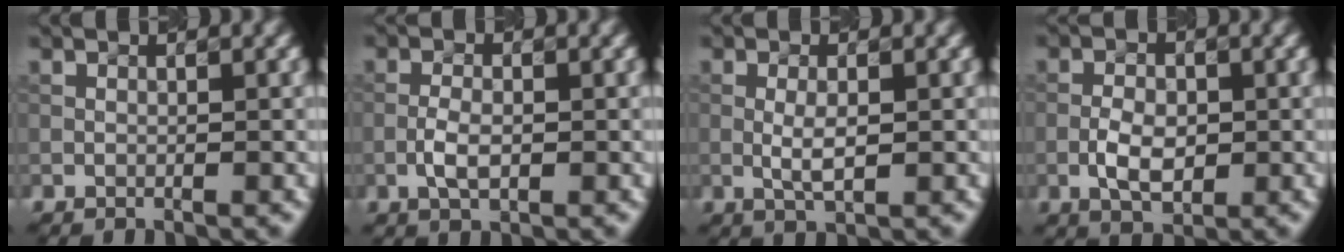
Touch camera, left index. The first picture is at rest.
{"total": 2.3, "force": [-0.7, 1.1, 2.0], "torque": [-0.040, 0.001, -0.015]}
{"total": 2.1, "force": [-0.1, 0.6, 2.0], "torque": [-0.041, -0.001, -0.001]}
{"total": 3.4, "force": [-0.8, 2.0, 2.6], "torque": [-0.047, 0.002, -0.016]}